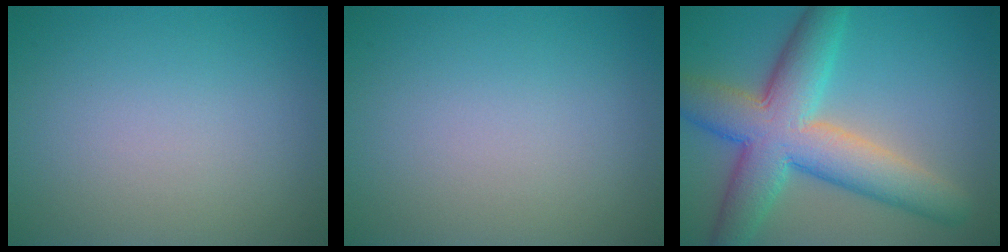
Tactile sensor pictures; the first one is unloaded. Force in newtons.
{"total": 0.0}
{"total": 9.7, "press": 9.7, "slide": 0.4}